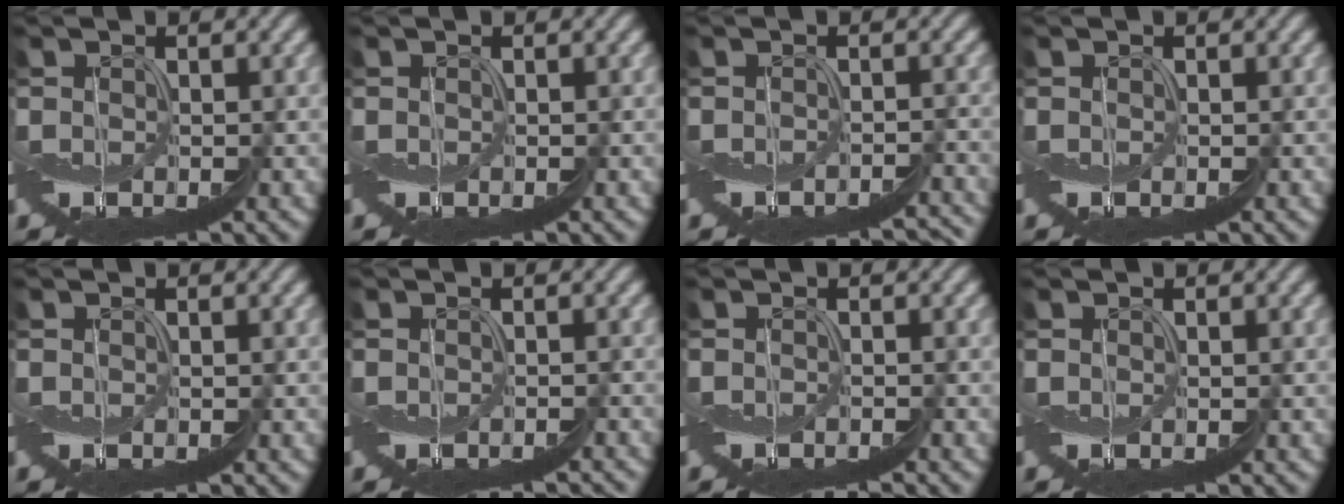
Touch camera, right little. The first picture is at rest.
{"total": 0.0}
{"total": 4.7, "force": [-4.2, 1.6, 1.0], "torque": [-0.008, 0.015, -0.035]}
{"total": 0.0}
{"total": 0.0}
{"total": 2.0, "force": [-1.9, 0.6, 0.5], "torque": [0.002, 0.010, -0.023]}
{"total": 1.8, "force": [-1.7, -0.6, 0.0], "torque": [0.002, 0.012, -0.031]}
{"total": 0.0}